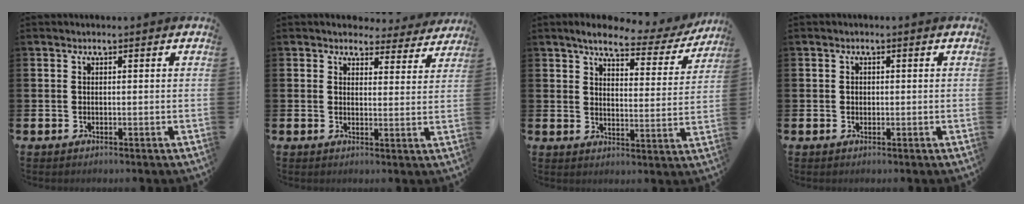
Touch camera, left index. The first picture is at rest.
{"total": 3.9, "force": [3.6, 1.5, 0.3], "torque": [-0.002, -0.026, 0.061]}
{"total": 5.7, "force": [4.9, 1.5, 2.6], "torque": [-0.060, -0.028, 0.077]}
{"total": 0.7, "force": [0.0, 0.6, 0.3], "torque": [0.003, 0.001, -0.002]}